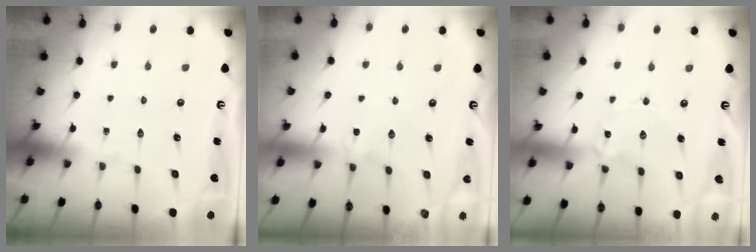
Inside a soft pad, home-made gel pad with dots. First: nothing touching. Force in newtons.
{"total": 0.6, "press": 0.5, "slide": 0.2}
{"total": 0.7, "press": 0.6, "slide": 0.1}